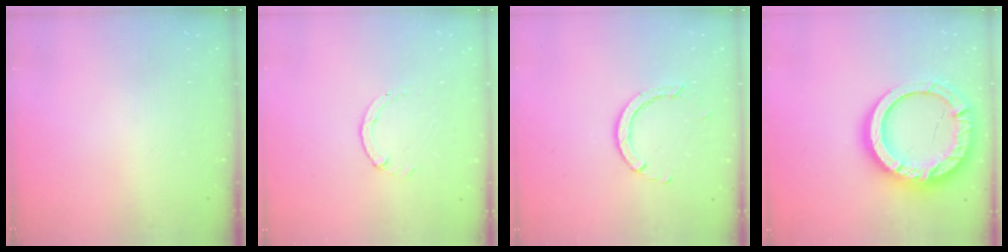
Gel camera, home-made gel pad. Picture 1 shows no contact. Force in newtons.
{"total": 1.1, "press": 1.1, "slide": 0.2}
{"total": 3.1, "press": 3.1, "slide": 0.1}
{"total": 24.5, "press": 24.4, "slide": 2.2}